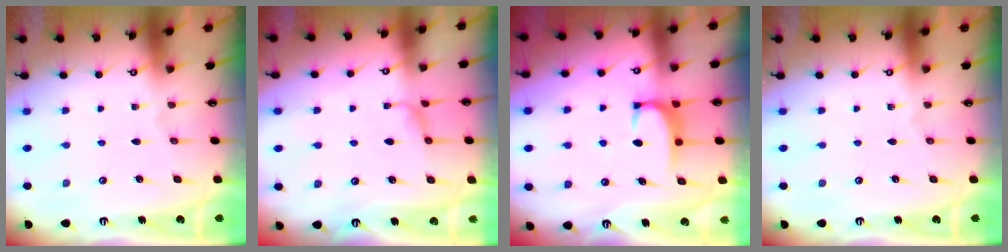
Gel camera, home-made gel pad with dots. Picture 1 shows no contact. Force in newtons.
{"total": 1.1, "press": 1.0, "slide": 0.5}
{"total": 1.8, "press": 1.8, "slide": 0.5}
{"total": 0.0}